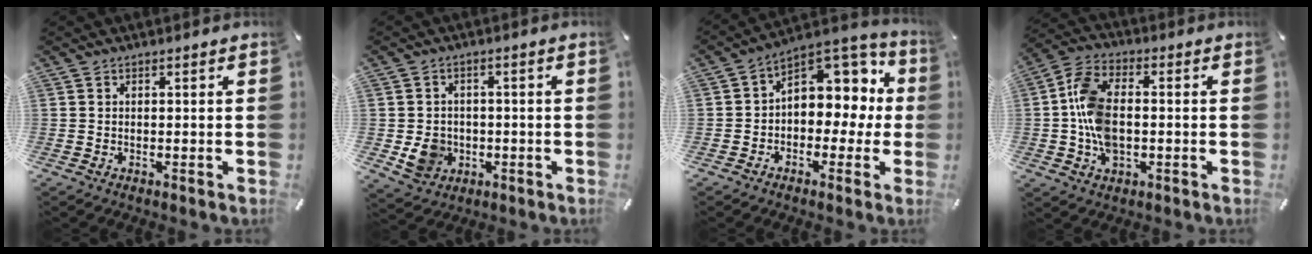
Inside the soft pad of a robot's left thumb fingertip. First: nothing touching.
{"total": 6.7, "force": [-1.4, 6.2, 2.0], "torque": [-0.043, 0.009, -0.022]}
{"total": 8.4, "force": [2.5, 7.0, 3.9], "torque": [-0.049, -0.028, 0.049]}
{"total": 10.3, "force": [-1.1, 6.5, 7.9], "torque": [-0.182, 0.005, -0.022]}